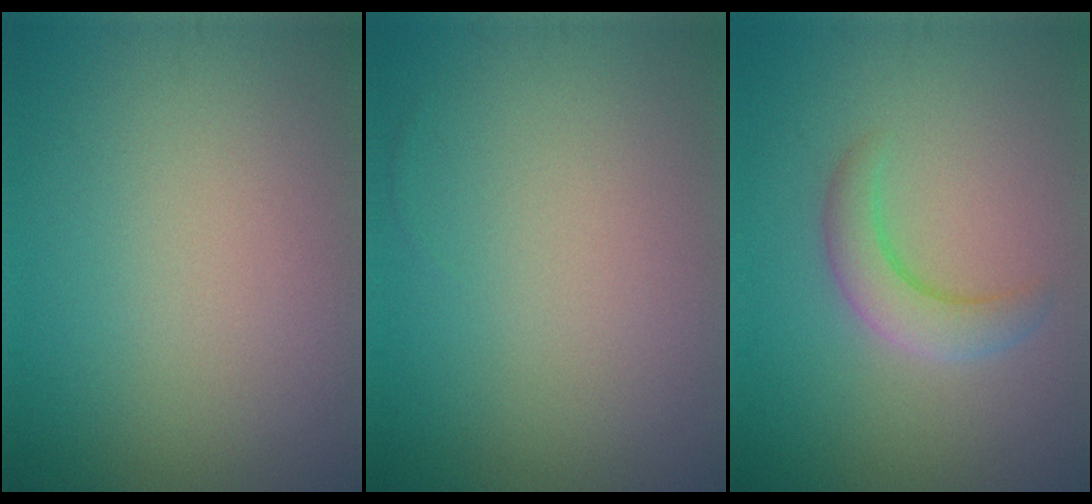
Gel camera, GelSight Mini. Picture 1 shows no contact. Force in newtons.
{"total": 0.0}
{"total": 3.0, "press": 3.0, "slide": 0.3}